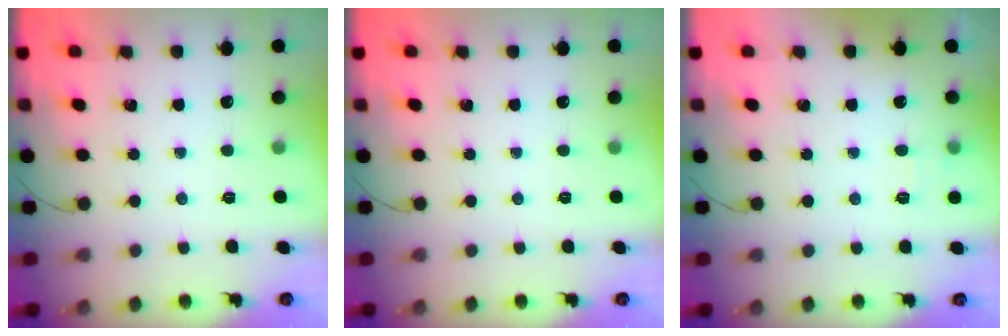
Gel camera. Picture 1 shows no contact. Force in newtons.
{"total": 0.0}
{"total": 3.1, "press": 2.7, "slide": 1.6}